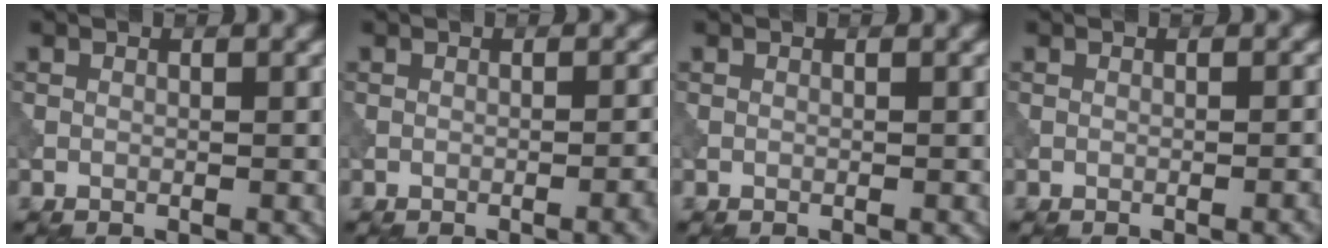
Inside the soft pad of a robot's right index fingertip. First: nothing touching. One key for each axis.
{"total": 2.2, "fx": -0.8, "fy": 0.5, "fz": 1.9, "tx": -0.019, "ty": 0.005, "tz": -0.012}
{"total": 0.0}
{"total": 1.2, "fx": -0.5, "fy": 0.2, "fz": 1.1, "tx": -0.011, "ty": 0.002, "tz": -0.008}